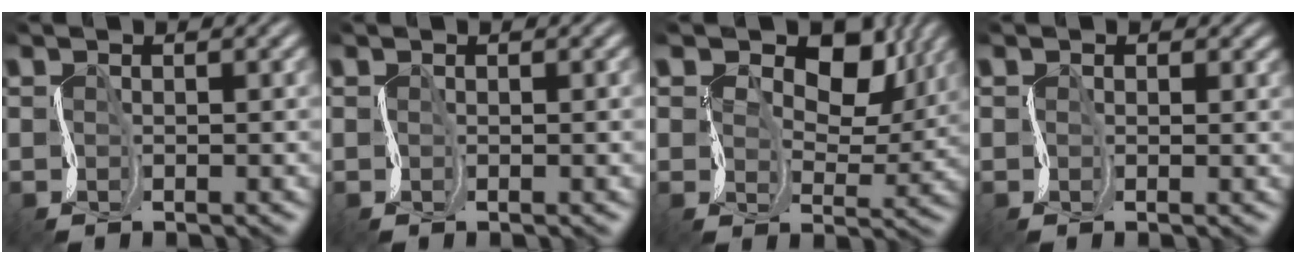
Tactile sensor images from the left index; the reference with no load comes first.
{"total": 0.5, "force": [0.0, 0.2, 0.5], "torque": [-0.007, -0.001, 0.001]}
{"total": 9.8, "force": [4.7, 6.0, 6.2], "torque": [-0.085, 0.005, 0.062]}
{"total": 1.3, "force": [0.6, 1.1, 0.4], "torque": [-0.001, 0.003, 0.005]}